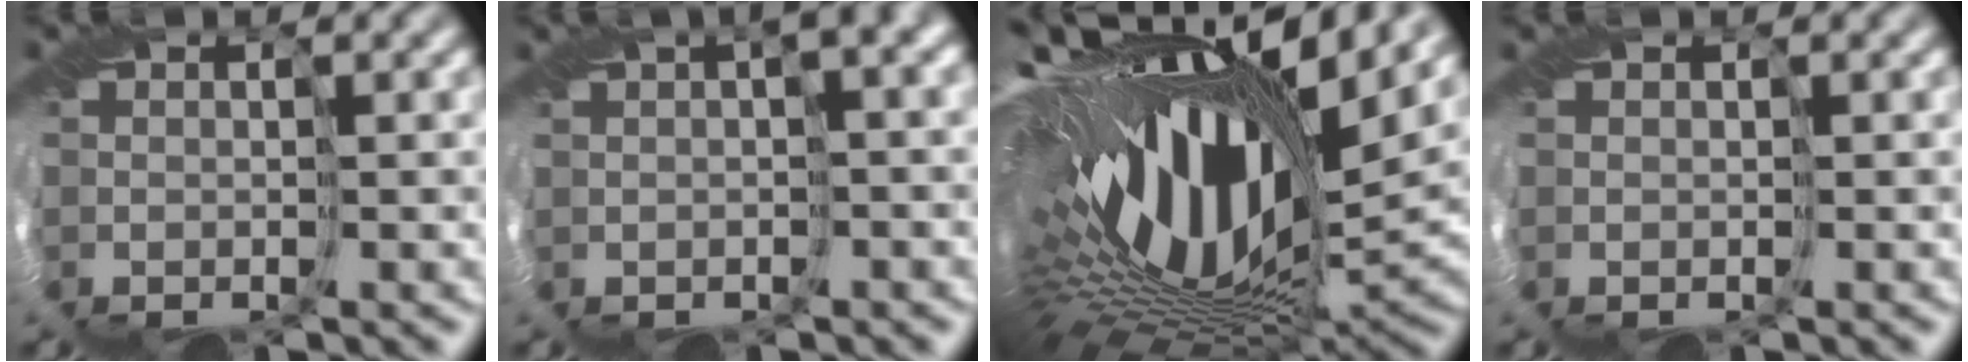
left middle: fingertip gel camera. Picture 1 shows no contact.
{"total": 3.8, "force": [1.3, 0.6, 3.5], "torque": [-0.052, 0.020, 0.020]}
{"total": 18.9, "force": [4.5, 8.6, 16.2], "torque": [-0.285, -0.002, 0.070]}
{"total": 0.0}